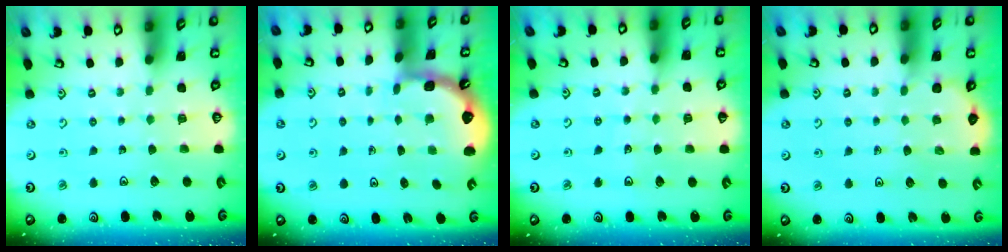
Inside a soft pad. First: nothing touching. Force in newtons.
{"total": 1.7, "press": 1.7, "slide": 0.2}
{"total": 2.9, "press": 2.1, "slide": 2.1}
{"total": 2.0, "press": 2.0, "slide": 0.2}